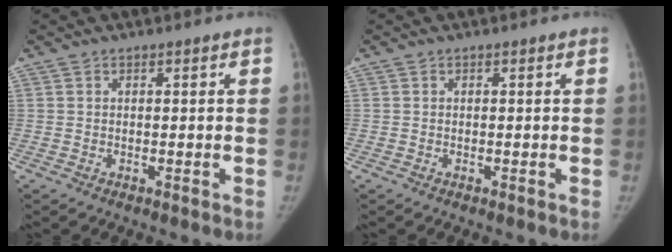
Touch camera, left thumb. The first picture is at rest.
{"total": 0.0}